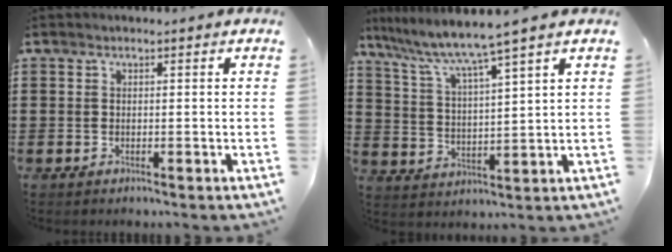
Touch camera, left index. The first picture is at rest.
{"total": 6.3, "force": [5.2, -0.8, 3.4], "torque": [-0.089, -0.039, 0.081]}